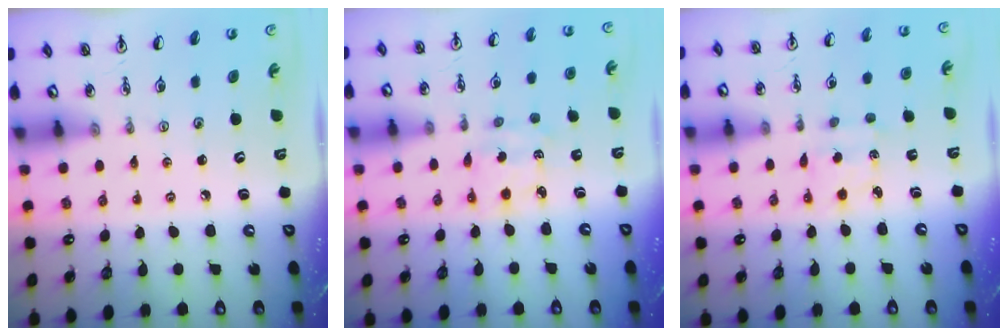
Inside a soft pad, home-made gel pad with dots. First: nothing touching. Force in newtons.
{"total": 2.7, "press": 2.7, "slide": 0.0}
{"total": 1.8, "press": 1.7, "slide": 0.6}